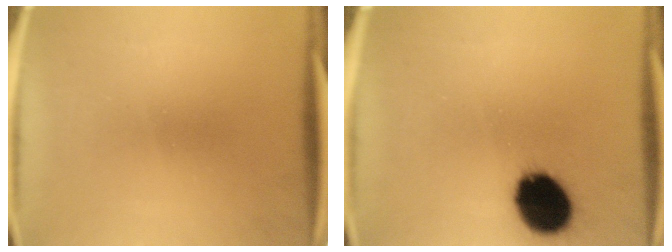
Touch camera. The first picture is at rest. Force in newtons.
{"total": 15.5}